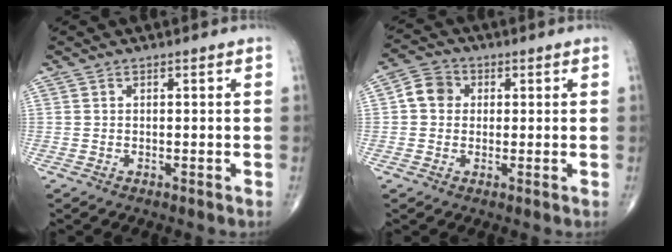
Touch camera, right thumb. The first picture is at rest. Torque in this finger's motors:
{"motor_torque": [-0.09, 0.17, 0.02, -0.03, 0.00]}